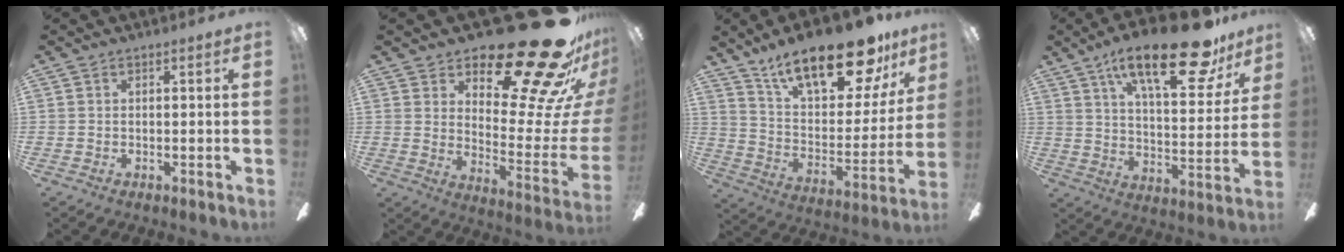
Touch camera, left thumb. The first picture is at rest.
{"total": 28.2, "force": [19.2, 9.7, 18.3], "torque": [-0.226, -0.141, 0.323]}
{"total": 23.6, "force": [16.8, 8.6, 14.2], "torque": [-0.227, -0.104, 0.286]}
{"total": 24.3, "force": [15.4, 8.2, 16.9], "torque": [-0.261, -0.083, 0.247]}